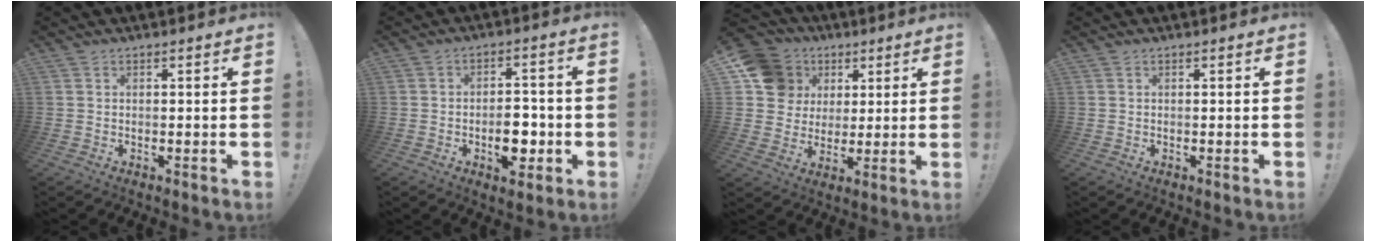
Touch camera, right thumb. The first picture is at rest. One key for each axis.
{"total": 9.1, "fx": -2.6, "fy": 5.6, "fz": 6.8, "tx": -0.087, "ty": 0.016, "tz": -0.040}
{"total": 13.6, "fx": 5.2, "fy": 11.7, "fz": 4.7, "tx": -0.065, "ty": -0.017, "tz": 0.114}
{"total": 0.0}